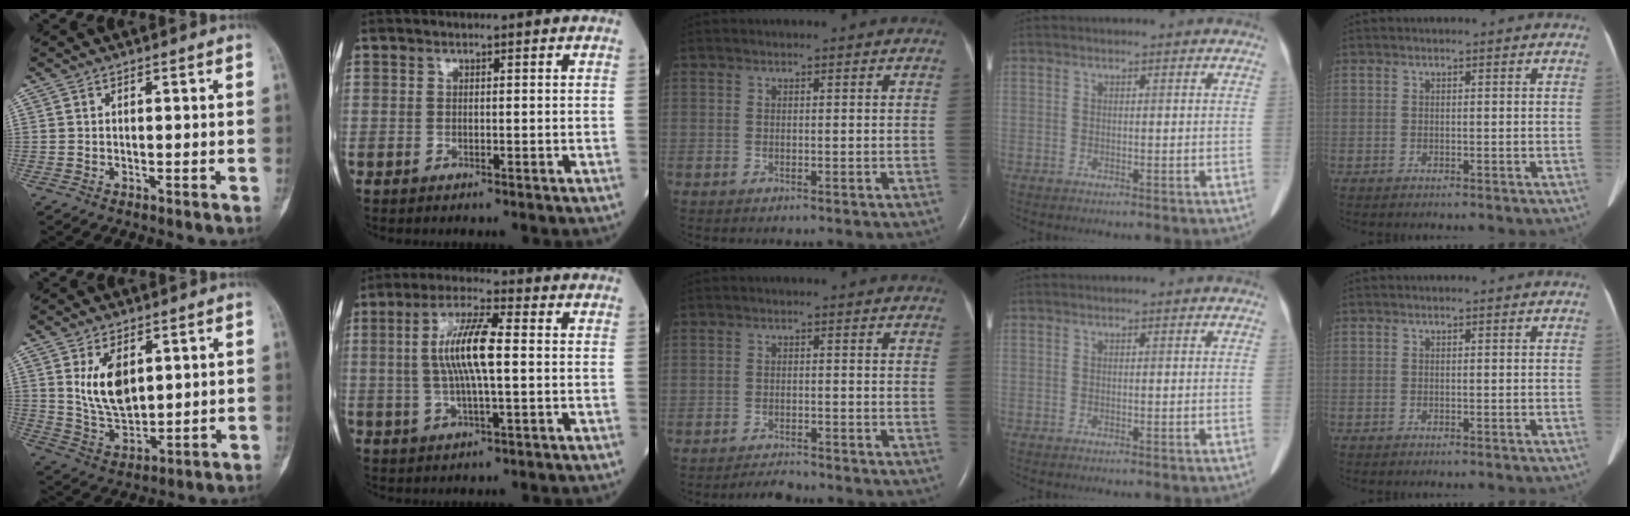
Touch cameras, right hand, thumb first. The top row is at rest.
{"thumb": {"total": 9.9, "force": [3.3, 5.6, 7.5], "torque": [-0.118, -0.021, 0.078]}, "index": {"total": 9.8, "force": [0.6, 1.6, 9.6], "torque": [-0.190, 0.010, 0.010]}, "middle": {"total": 2.3, "force": [-2.3, 0.0, 0.2], "torque": [-0.011, -0.013, -0.037]}}